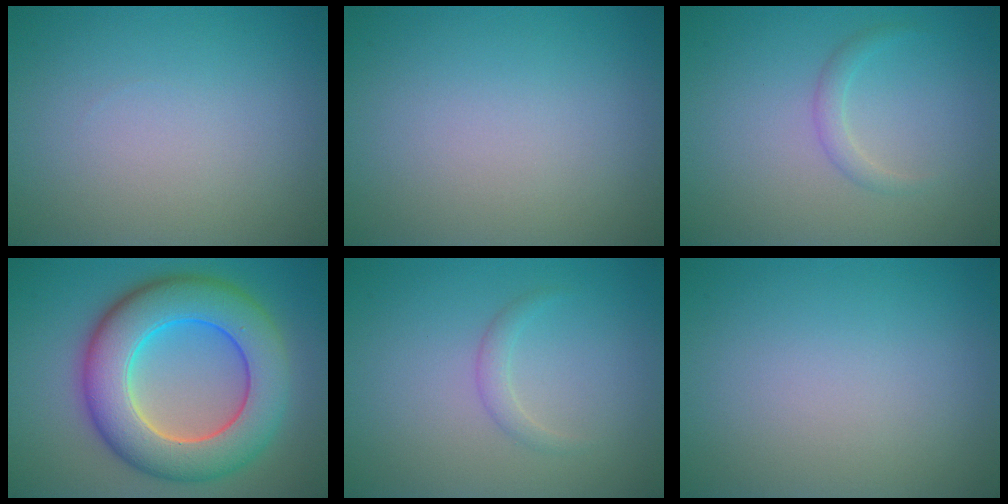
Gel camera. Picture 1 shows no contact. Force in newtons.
{"total": 0.0}
{"total": 1.2, "press": 1.2, "slide": 0.1}
{"total": 10.7, "press": 10.7, "slide": 0.4}
{"total": 1.2, "press": 1.2, "slide": 0.1}
{"total": 0.0}